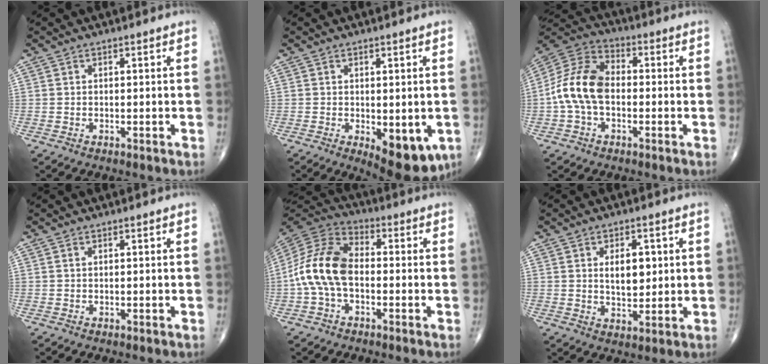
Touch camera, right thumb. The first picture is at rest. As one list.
[{"total": 10.1, "force": [-3.2, 4.9, 8.3], "torque": [-0.087, -0.010, -0.032]}, {"total": 12.4, "force": [-1.4, 8.0, 9.4], "torque": [-0.183, 0.036, -0.037]}, {"total": 0.0}, {"total": 13.2, "force": [-1.6, 7.9, 10.4], "torque": [-0.211, 0.036, -0.041]}, {"total": 6.8, "force": [1.4, 3.8, 5.4], "torque": [-0.064, -0.009, 0.027]}]